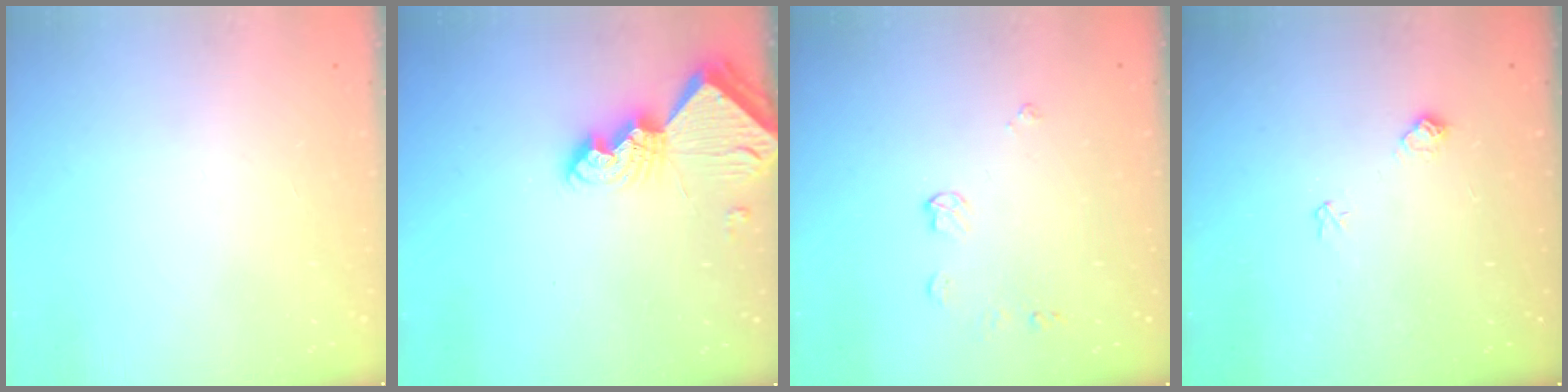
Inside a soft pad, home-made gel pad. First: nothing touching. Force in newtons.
{"total": 7.8, "press": 7.8, "slide": 0.8}
{"total": 5.9, "press": 5.8, "slide": 0.7}
{"total": 7.8, "press": 7.8, "slide": 0.8}